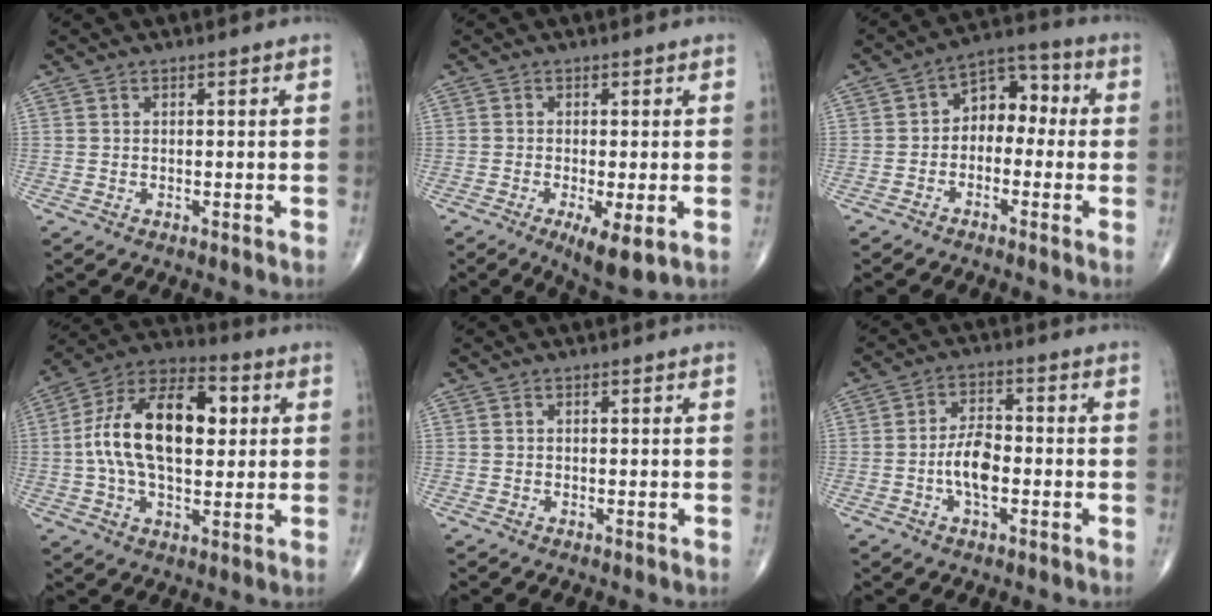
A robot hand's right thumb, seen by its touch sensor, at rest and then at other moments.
{"total": 6.6, "force": [-2.2, 1.7, 5.9], "torque": [-0.099, -0.018, -0.033]}
{"total": 7.9, "force": [-0.5, 5.6, 5.6], "torque": [-0.047, 0.042, -0.027]}
{"total": 19.5, "force": [2.4, 10.6, 16.2], "torque": [-0.273, 0.023, 0.033]}
{"total": 0.0}
{"total": 7.0, "force": [-1.6, 3.5, 5.9], "torque": [-0.103, 0.015, -0.033]}